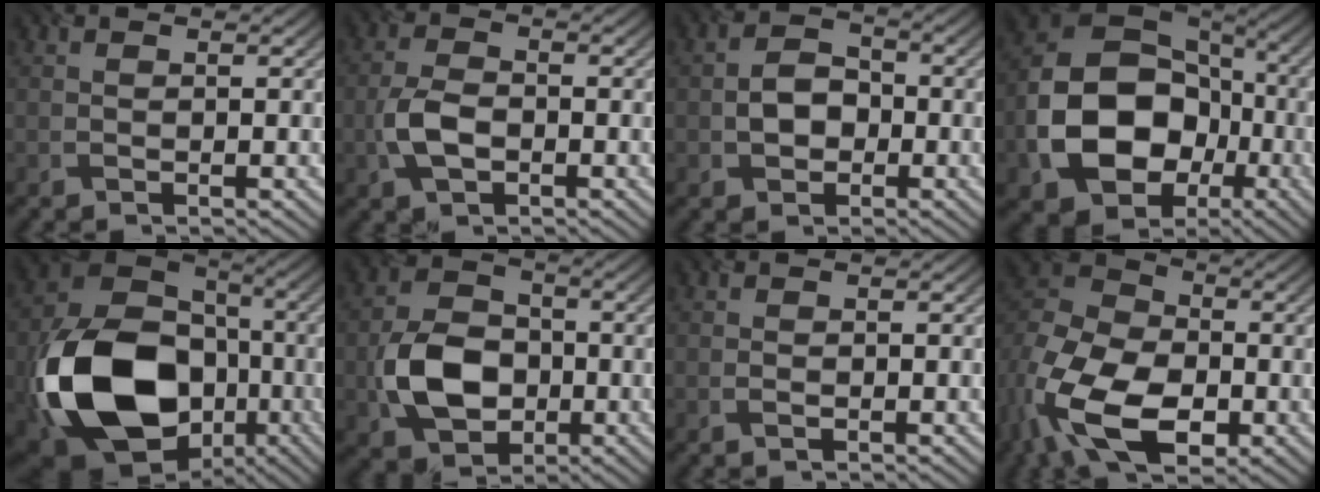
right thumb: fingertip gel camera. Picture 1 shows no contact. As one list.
[{"total": 4.6, "force": [-1.5, 2.8, 3.4], "torque": [-0.083, -0.002, -0.035]}, {"total": 4.1, "force": [-1.0, 3.2, 2.4], "torque": [-0.040, 0.001, -0.022]}, {"total": 16.4, "force": [-3.9, 12.4, 10.1], "torque": [-0.202, -0.032, -0.068]}, {"total": 20.2, "force": [-6.0, 14.7, 12.4], "torque": [-0.280, -0.057, -0.099]}, {"total": 9.2, "force": [-2.1, 6.8, 5.8], "torque": [-0.127, -0.005, -0.047]}, {"total": 0.6, "force": [-0.3, 0.3, 0.4], "torque": [-0.011, -0.002, -0.003]}, {"total": 16.8, "force": [-6.5, 10.4, 11.4], "torque": [-0.272, -0.039, -0.128]}]